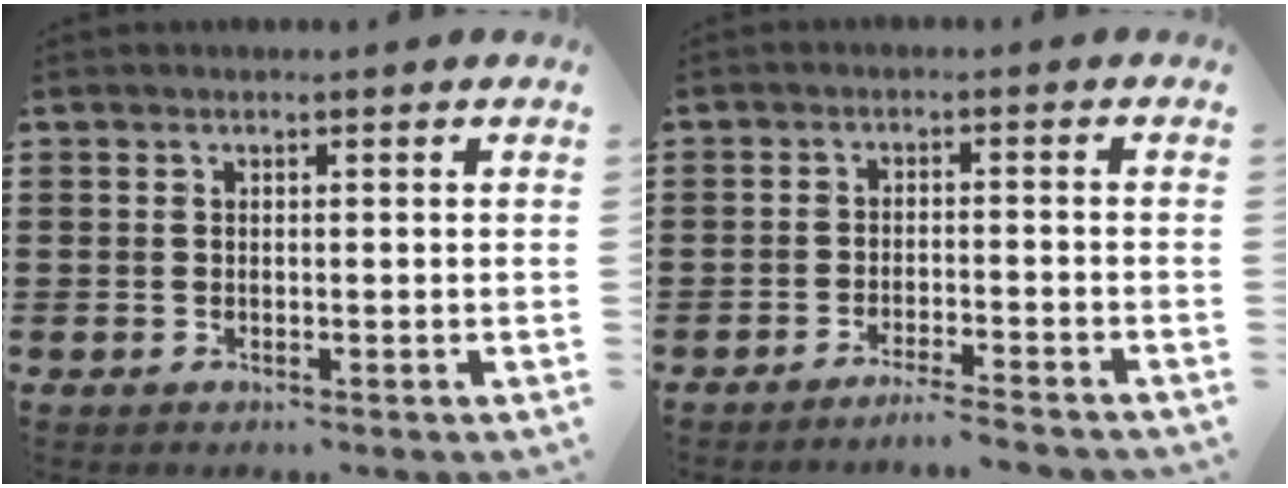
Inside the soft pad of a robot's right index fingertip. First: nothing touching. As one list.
[{"total": 3.0, "force": [-2.8, -0.6, 0.9], "torque": [-0.017, -0.005, -0.056]}]